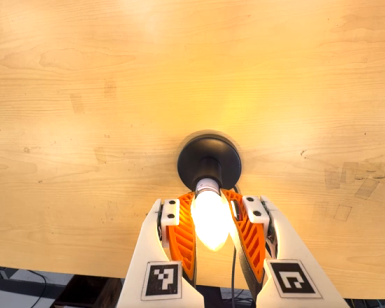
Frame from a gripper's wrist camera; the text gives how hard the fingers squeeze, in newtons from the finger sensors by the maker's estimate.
{"total": 19.1, "left": 23.2, "right": 14.9}